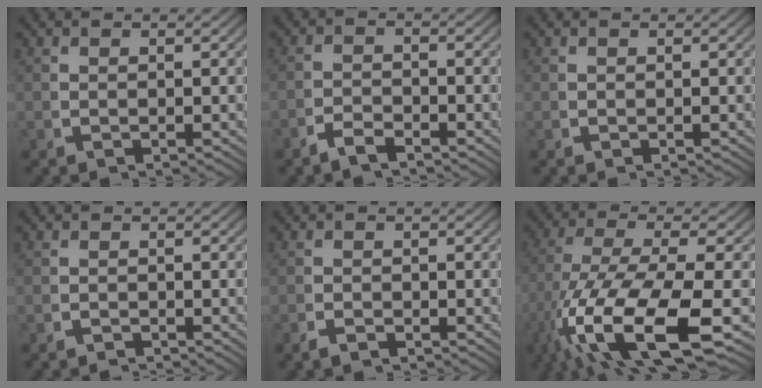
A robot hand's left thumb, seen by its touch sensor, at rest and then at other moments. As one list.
[{"total": 2.0, "force": [-1.9, 0.4, 0.4], "torque": [0.001, -0.002, -0.041]}, {"total": 0.0}, {"total": 1.1, "force": [-1.1, 0.0, -0.1], "torque": [0.004, -0.005, -0.020]}, {"total": 1.1, "force": [-1.1, 0.2, 0.1], "torque": [0.003, -0.004, -0.023]}, {"total": 15.2, "force": [-4.2, 7.8, 12.4], "torque": [-0.283, -0.068, -0.021]}]